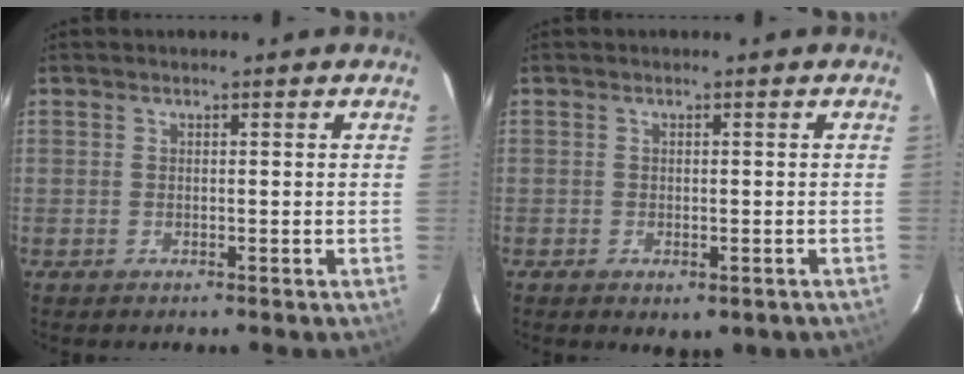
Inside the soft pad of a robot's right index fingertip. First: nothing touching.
{"total": 2.8, "force": [-1.3, 1.9, 1.7], "torque": [-0.029, -0.011, -0.015]}